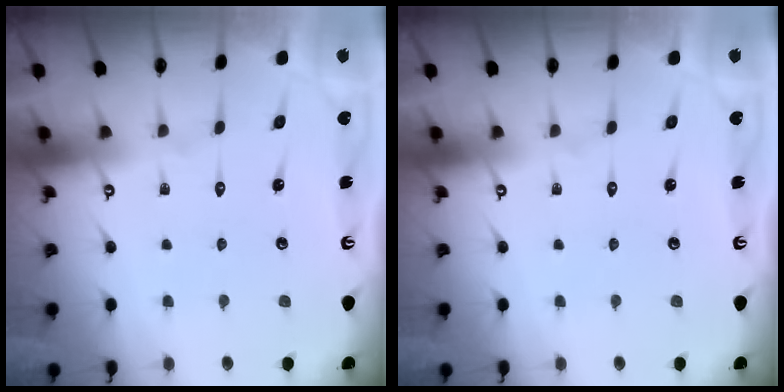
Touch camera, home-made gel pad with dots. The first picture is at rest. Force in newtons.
{"total": 0.0}